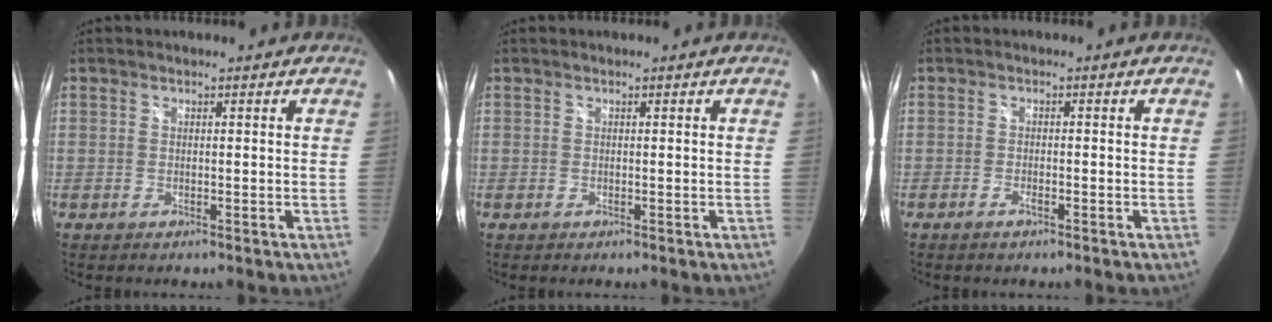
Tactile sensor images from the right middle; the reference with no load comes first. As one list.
[{"total": 0.0}, {"total": 1.5, "force": [-1.0, 0.4, 0.9], "torque": [-0.022, -0.002, -0.021]}]